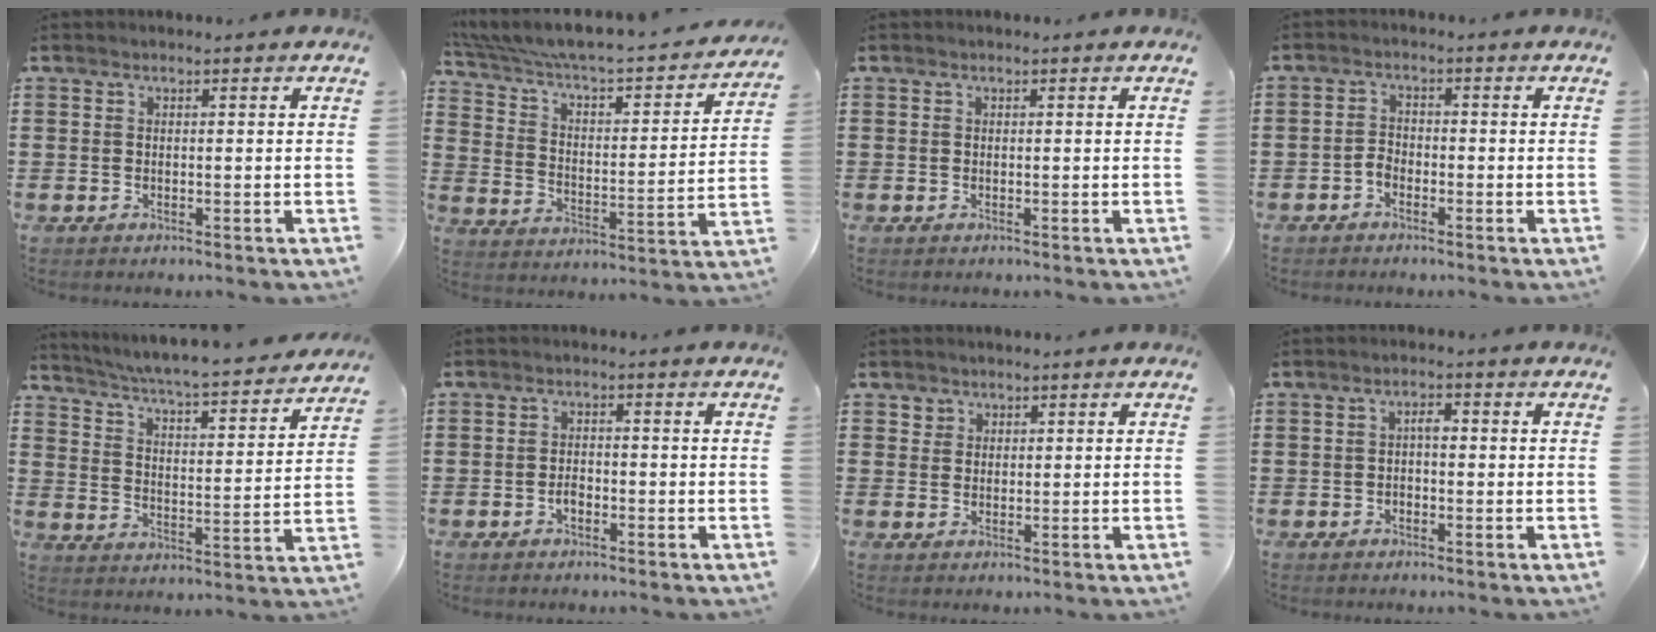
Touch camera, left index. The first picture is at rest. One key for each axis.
{"total": 4.0, "fx": 3.0, "fy": 1.4, "fz": 2.2, "tx": -0.062, "ty": -0.036, "tz": 0.043}
{"total": 0.0}
{"total": 1.8, "fx": -1.1, "fy": 1.0, "fz": 0.9, "tx": -0.022, "ty": 0.004, "tz": -0.024}
{"total": 4.3, "fx": 3.9, "fy": -0.6, "fz": 1.6, "tx": -0.054, "ty": -0.043, "tz": 0.055}
{"total": 1.6, "fx": -0.7, "fy": 0.7, "fz": 1.3, "tx": -0.026, "ty": -0.001, "tz": -0.013}
{"total": 1.8, "fx": 1.2, "fy": 1.3, "fz": 0.1, "tx": 0.000, "ty": 0.000, "tz": 0.022}
{"total": 2.0, "fx": -0.1, "fy": 0.9, "fz": 1.7, "tx": -0.036, "ty": 0.004, "tz": -0.003}